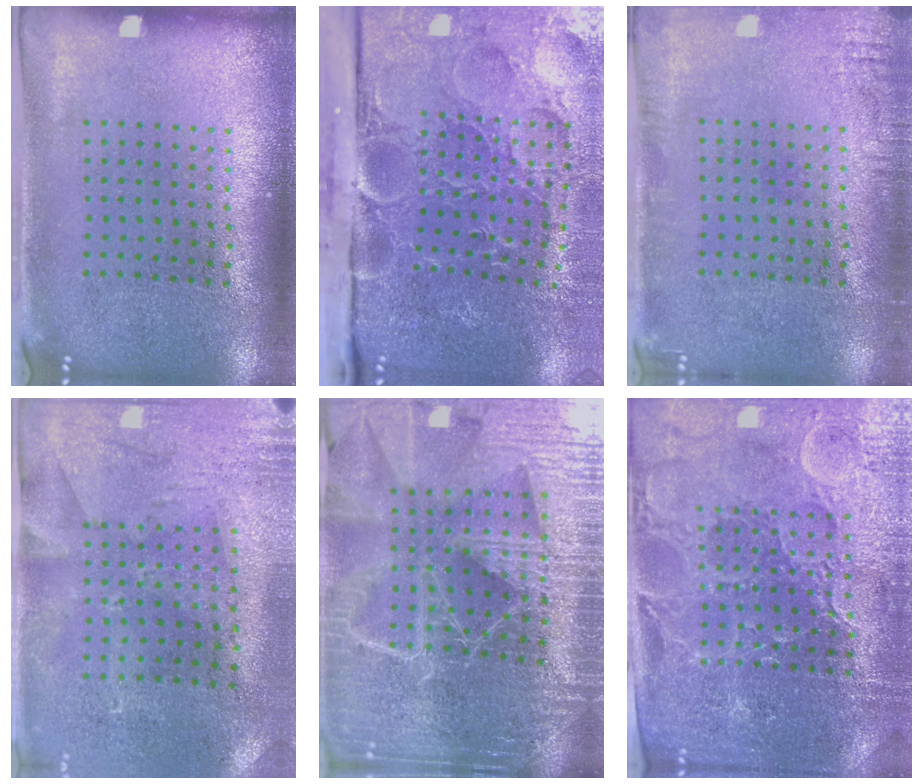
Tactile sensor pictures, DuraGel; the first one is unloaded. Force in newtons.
{"total": 5.2, "press": 4.1, "slide": 3.2}
{"total": 1.7, "press": 1.7, "slide": 0.2}
{"total": 2.8, "press": 2.3, "slide": 1.6}
{"total": 5.7, "press": 5.0, "slide": 2.6}
{"total": 4.3, "press": 4.1, "slide": 1.3}